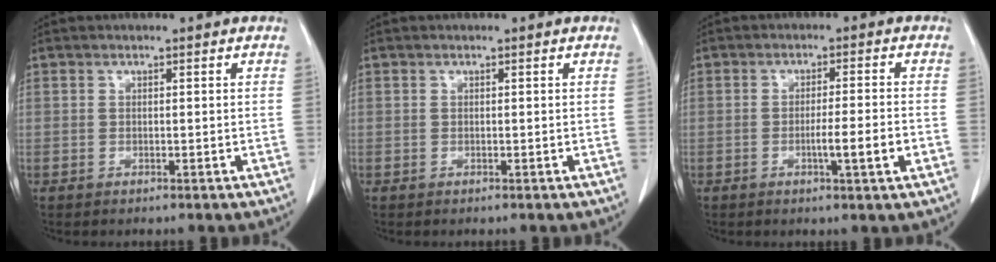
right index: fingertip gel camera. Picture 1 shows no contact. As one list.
[{"total": 0.0}, {"total": 5.3, "force": [-1.6, -0.2, 5.1], "torque": [-0.074, -0.003, -0.021]}]